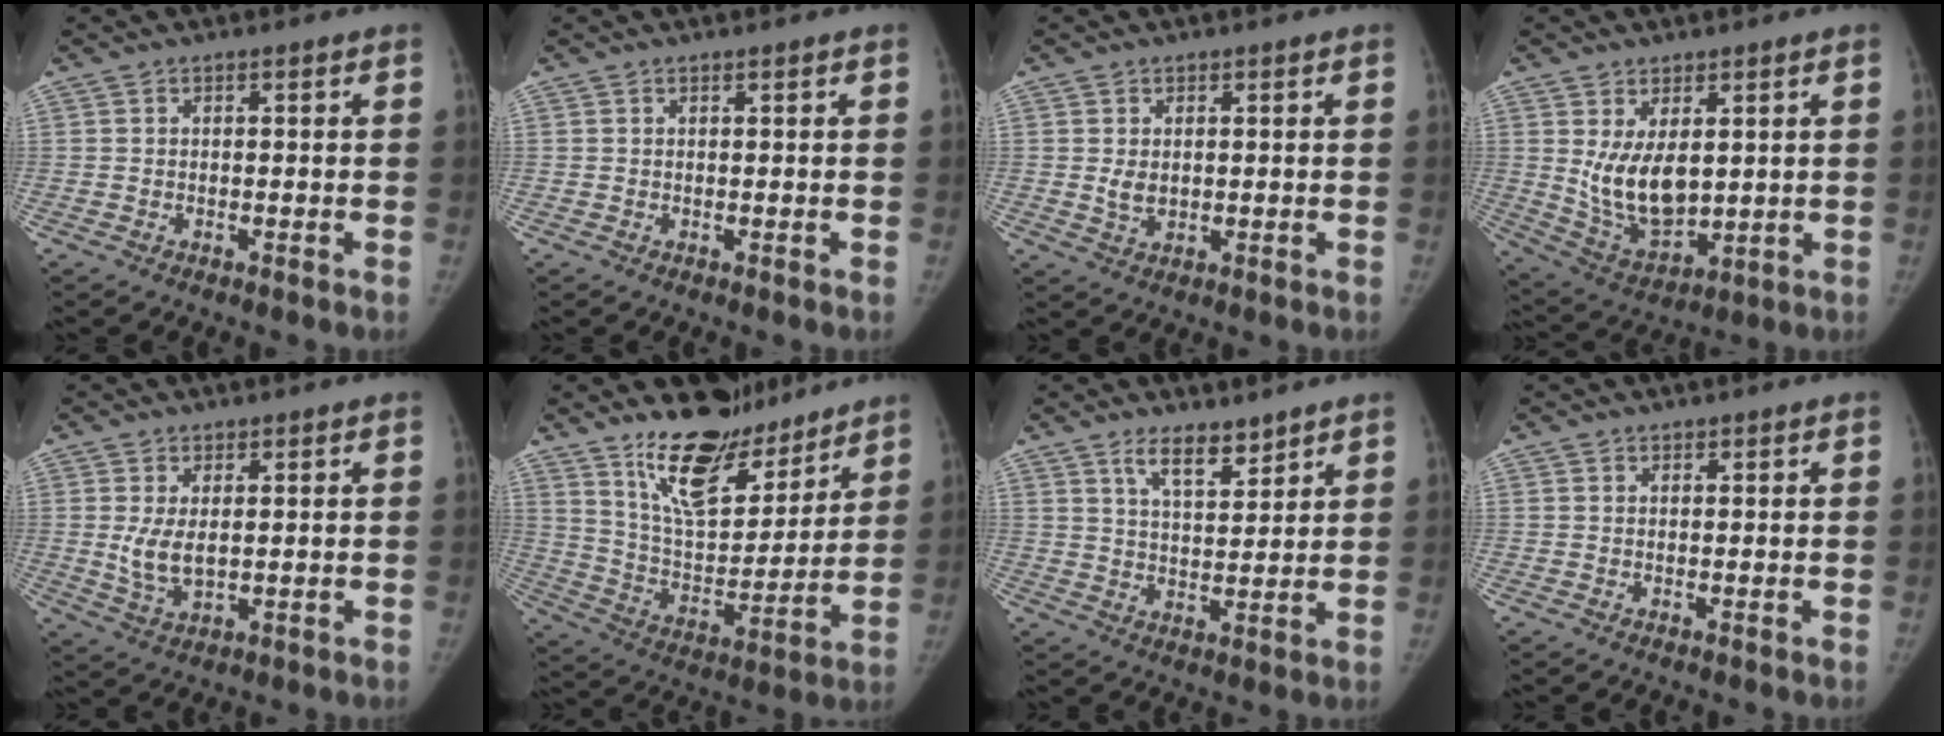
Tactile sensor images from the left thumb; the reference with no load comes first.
{"total": 0.0}
{"total": 2.8, "force": [0.4, 2.1, 1.9], "torque": [-0.025, -0.007, 0.014]}
{"total": 10.9, "force": [2.0, 6.4, 8.6], "torque": [-0.133, -0.025, 0.059]}
{"total": 5.3, "force": [0.8, 3.0, 4.4], "torque": [-0.081, -0.013, 0.025]}
{"total": 17.5, "force": [13.6, 7.2, 8.2], "torque": [-0.083, -0.098, 0.238]}
{"total": 6.5, "force": [4.9, 2.4, 3.6], "torque": [-0.040, -0.041, 0.087]}
{"total": 0.5, "force": [0.5, 0.3, 0.0], "torque": [0.001, -0.003, 0.006]}